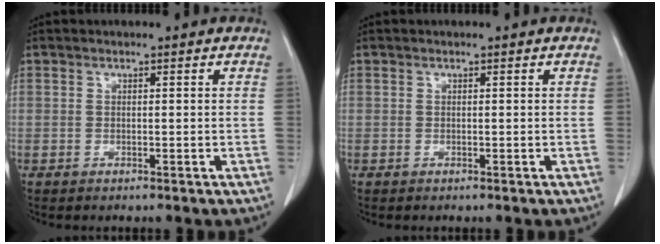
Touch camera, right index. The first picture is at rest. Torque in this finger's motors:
{"motor_torque": [-0.03, 0.03, 0.02, 0.00]}